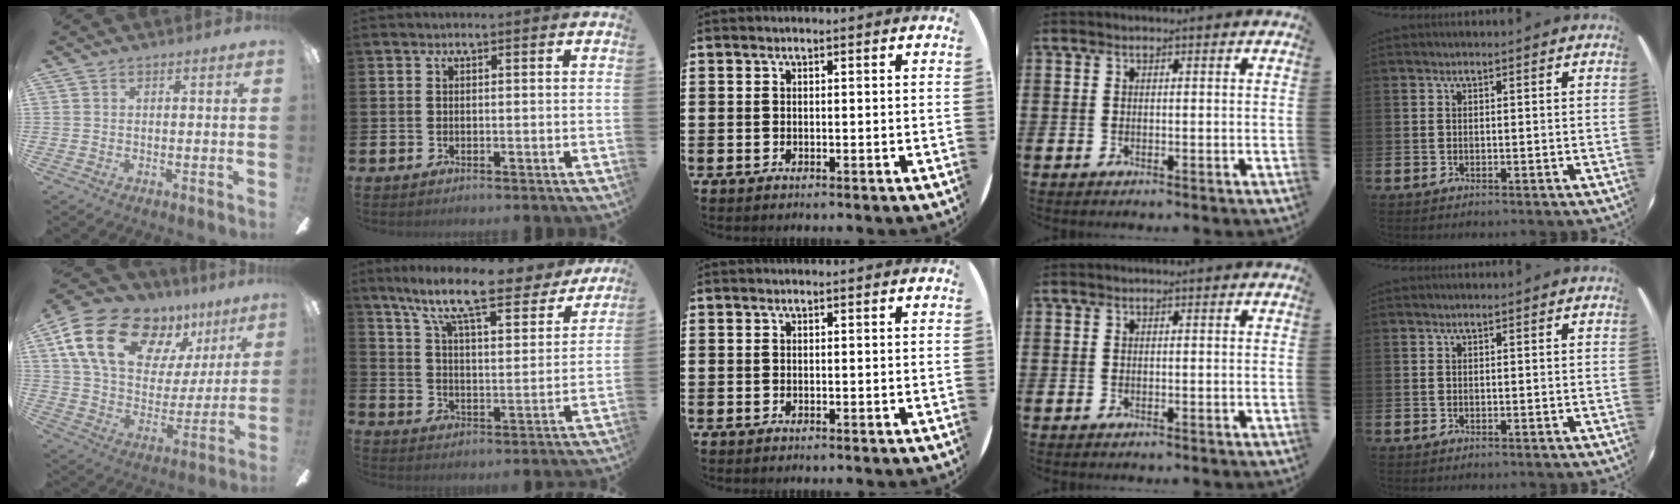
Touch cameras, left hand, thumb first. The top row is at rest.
{"thumb": {"total": 21.5, "force": [12.5, 12.3, 12.5], "torque": [-0.213, -0.061, 0.230]}, "index": {"total": 11.5, "force": [9.4, 2.1, 6.2], "torque": [-0.144, -0.057, 0.155]}}